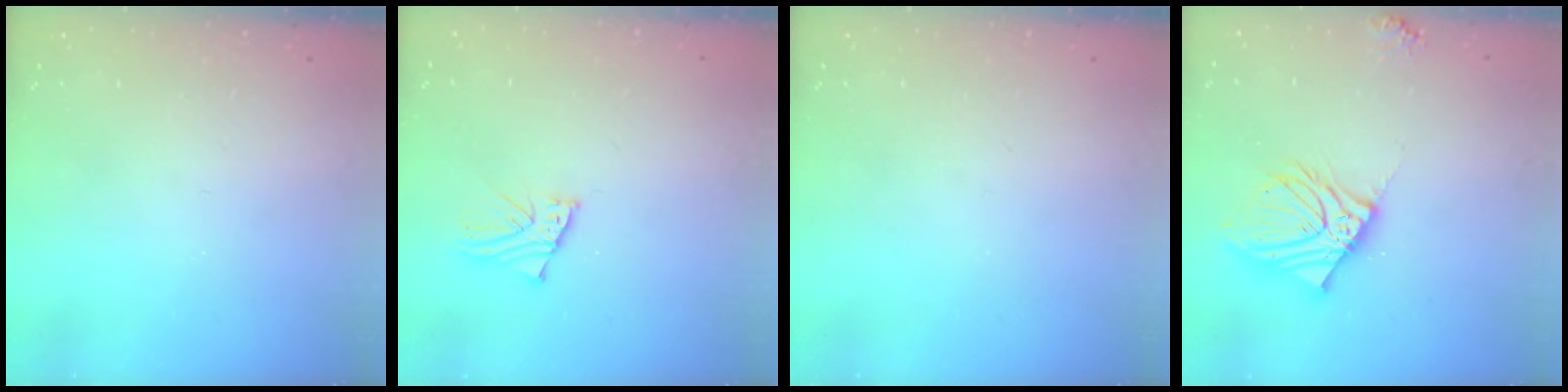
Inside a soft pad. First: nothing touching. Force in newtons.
{"total": 2.3, "press": 2.3, "slide": 0.2}
{"total": 0.0}
{"total": 12.2, "press": 12.0, "slide": 2.1}